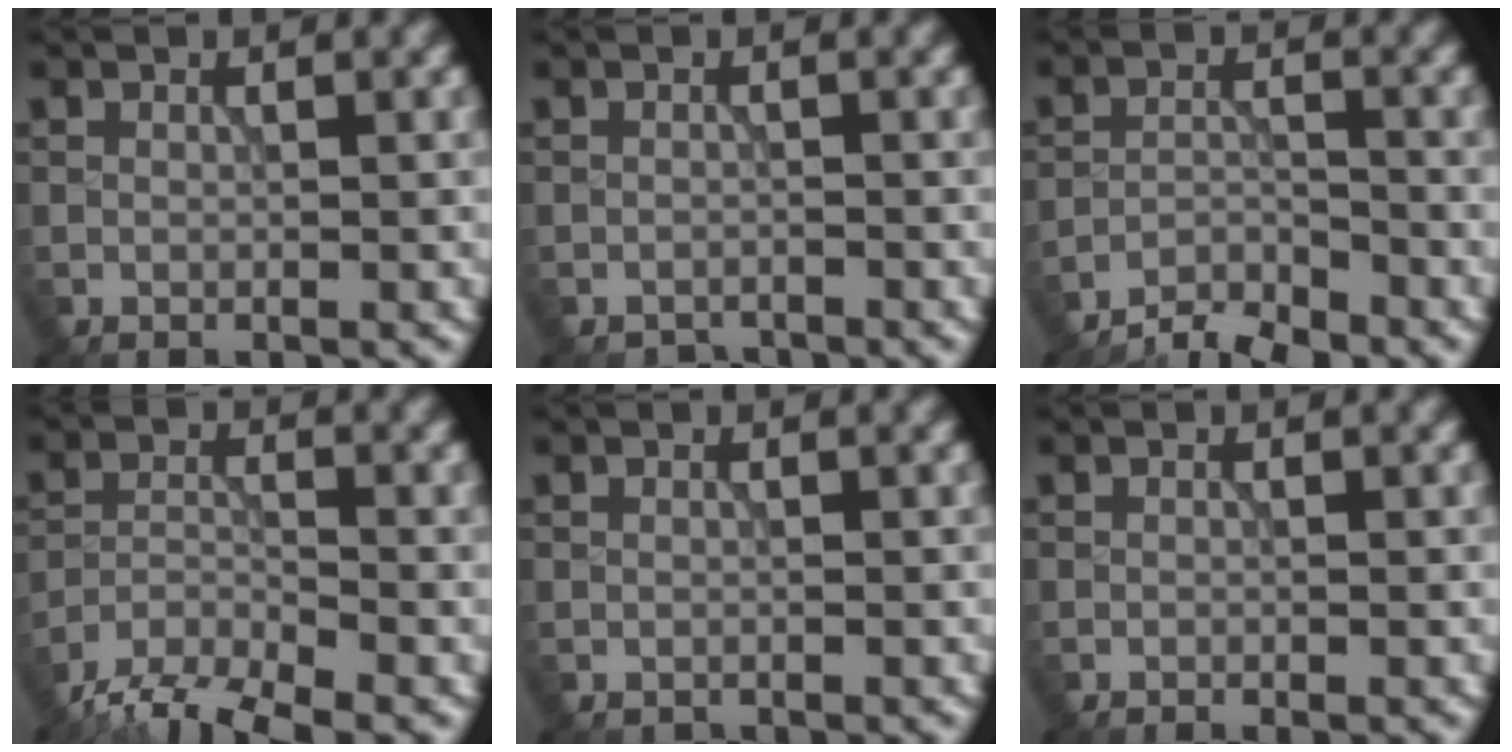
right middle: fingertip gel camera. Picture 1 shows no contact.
{"total": 1.3, "force": [-1.3, 0.2, -0.1], "torque": [0.005, -0.001, -0.024]}
{"total": 3.9, "force": [-3.6, 0.7, 1.2], "torque": [-0.018, 0.001, -0.073]}
{"total": 6.8, "force": [-5.8, 1.6, 3.1], "torque": [-0.059, -0.010, -0.111]}
{"total": 0.7, "force": [-0.6, 0.1, -0.1], "torque": [0.002, -0.003, -0.013]}
{"total": 0.5, "force": [-0.5, 0.0, 0.1], "torque": [0.001, 0.000, -0.011]}